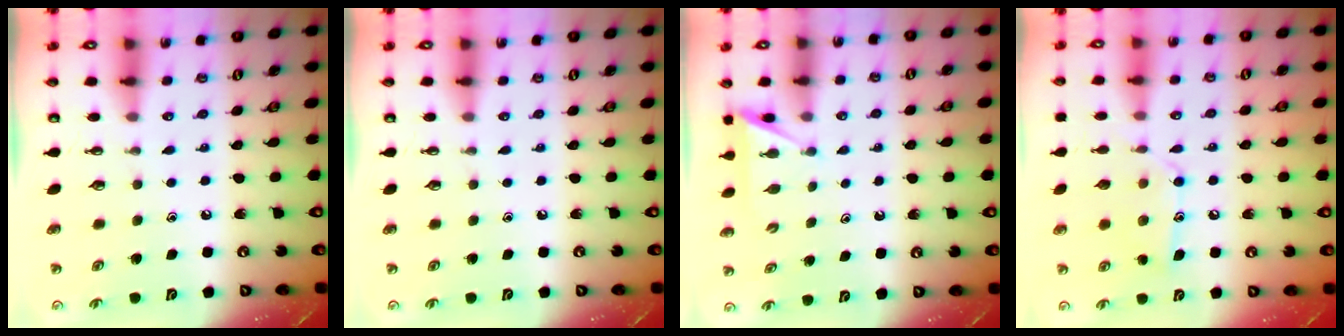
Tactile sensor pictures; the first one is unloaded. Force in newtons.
{"total": 0.0}
{"total": 2.4, "press": 2.4, "slide": 0.4}
{"total": 11.9, "press": 11.9, "slide": 0.7}